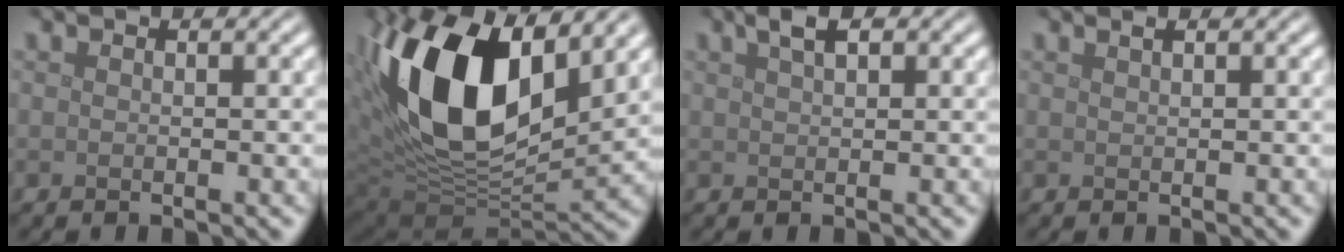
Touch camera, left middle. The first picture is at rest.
{"total": 16.6, "force": [5.2, 9.0, 13.0], "torque": [-0.251, 0.007, 0.088]}
{"total": 2.0, "force": [1.3, 0.6, 1.4], "torque": [-0.021, 0.005, 0.023]}
{"total": 0.8, "force": [0.6, 0.2, 0.5], "torque": [-0.006, 0.001, 0.007]}